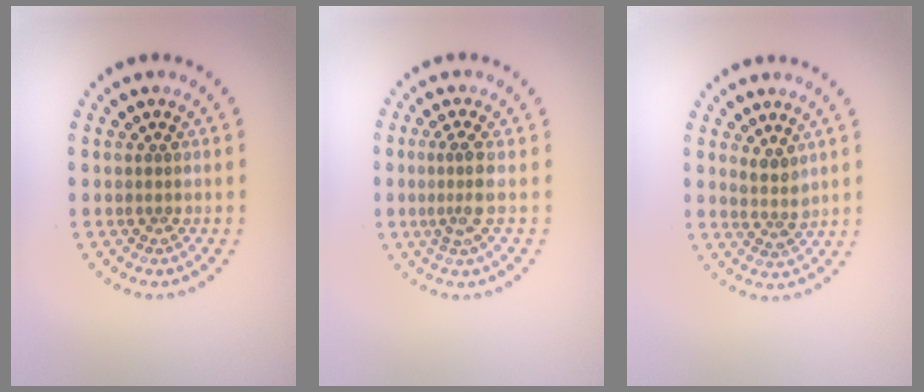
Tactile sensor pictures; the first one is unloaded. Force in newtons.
{"total": 2.3, "press": 1.9, "slide": 1.4}
{"total": 1.9, "press": 1.5, "slide": 1.2}